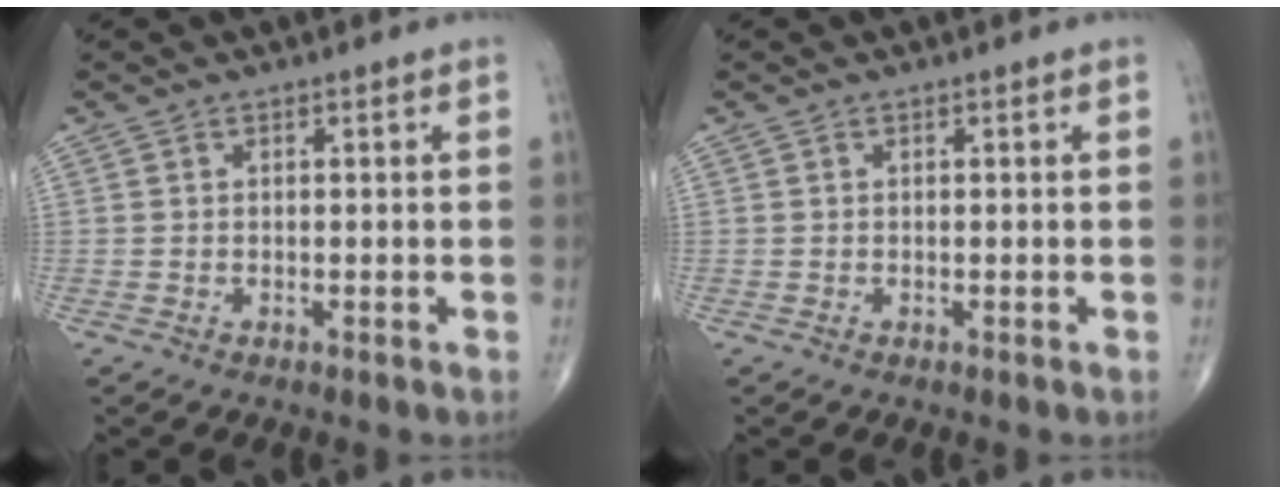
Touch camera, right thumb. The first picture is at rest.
{"total": 0.0}